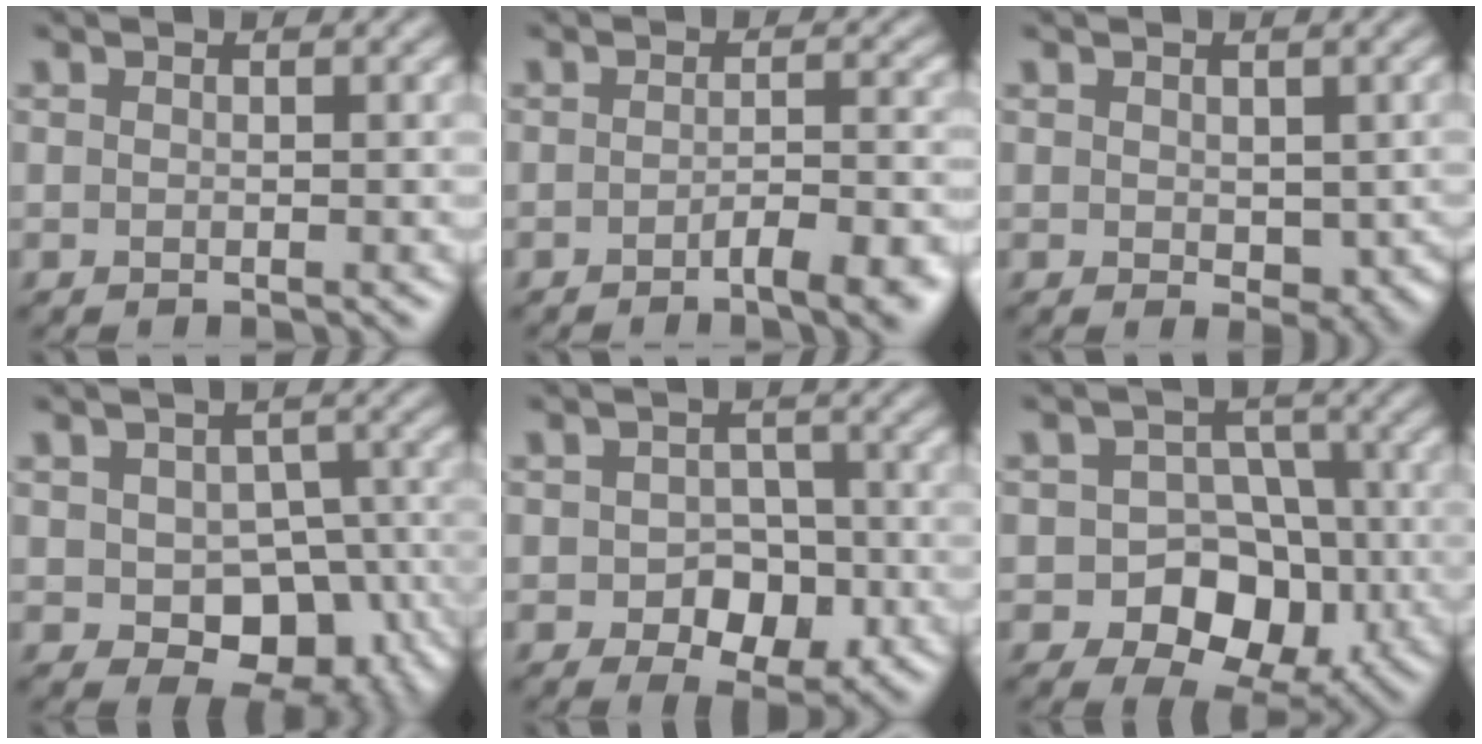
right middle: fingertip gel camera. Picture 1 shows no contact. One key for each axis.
{"total": 5.6, "fx": -2.7, "fy": 1.7, "fz": 4.6, "tx": -0.056, "ty": 0.001, "tz": -0.034}
{"total": 3.4, "fx": 0.2, "fy": 2.3, "fz": 2.5, "tx": -0.039, "ty": -0.007, "tz": 0.012}
{"total": 8.5, "fx": -2.4, "fy": 5.7, "fz": 5.8, "tx": -0.084, "ty": -0.014, "tz": -0.028}
{"total": 5.5, "fx": -1.7, "fy": 3.7, "fz": 3.7, "tx": -0.055, "ty": -0.006, "tz": -0.028}
{"total": 7.6, "fx": -2.6, "fy": 5.5, "fz": 4.5, "tx": -0.046, "ty": -0.003, "tz": -0.049}